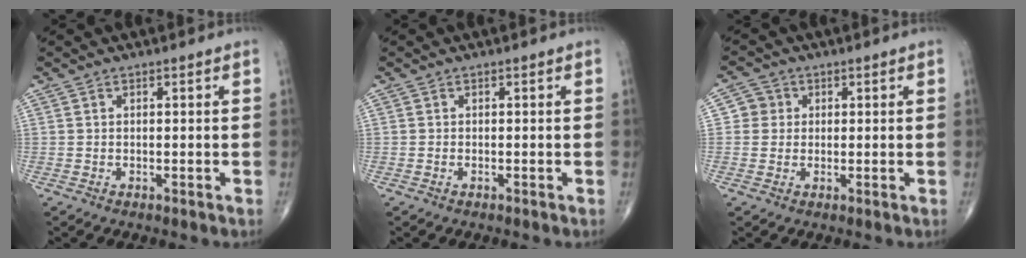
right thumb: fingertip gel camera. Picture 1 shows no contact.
{"total": 0.0}
{"total": 3.3, "force": [0.5, 3.3, 0.4], "torque": [0.017, 0.005, 0.001]}